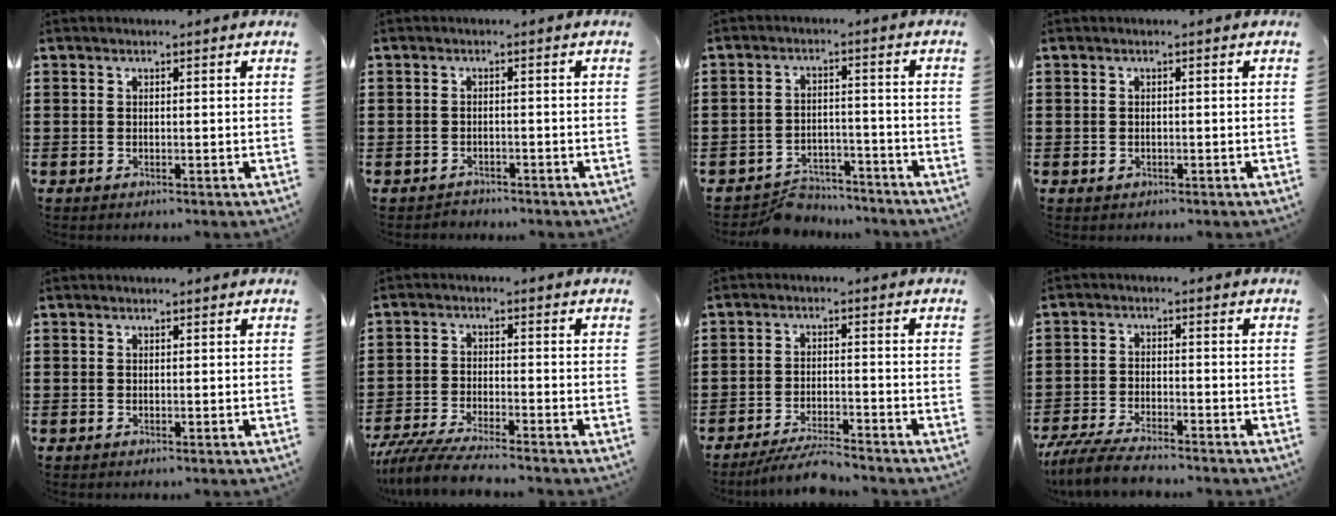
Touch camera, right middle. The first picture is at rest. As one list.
[{"total": 1.5, "force": [-1.4, 0.4, -0.3], "torque": [0.000, 0.003, -0.034]}, {"total": 4.7, "force": [-4.6, 1.1, 0.1], "torque": [-0.006, 0.009, -0.094]}, {"total": 0.7, "force": [-0.3, 0.5, 0.3], "torque": [-0.007, 0.002, -0.007]}, {"total": 0.0}, {"total": 5.5, "force": [-5.2, 0.3, 2.0], "torque": [-0.052, -0.011, -0.104]}, {"total": 5.0, "force": [-4.7, 0.3, 1.8], "torque": [-0.035, -0.004, -0.091]}, {"total": 5.4, "force": [-4.9, 0.7, 2.1], "torque": [-0.054, -0.008, -0.099]}]